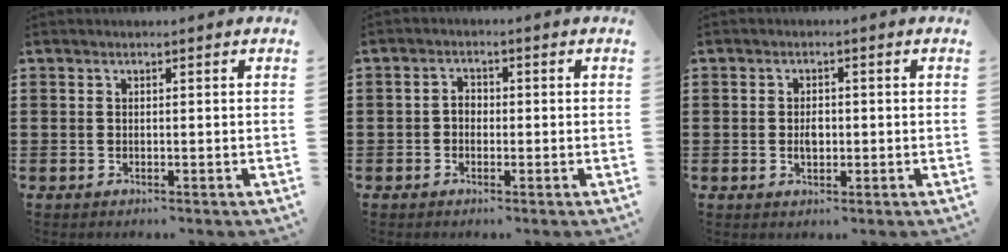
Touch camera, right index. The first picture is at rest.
{"total": 1.7, "force": [-0.6, 1.3, 1.0], "torque": [-0.020, 0.006, -0.014]}
{"total": 2.3, "force": [-0.2, 1.3, 1.9], "torque": [-0.036, 0.004, -0.004]}